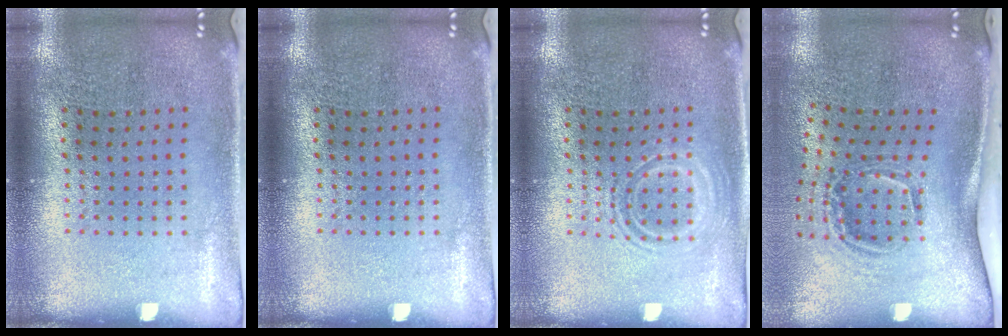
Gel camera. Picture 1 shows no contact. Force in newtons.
{"total": 0.0}
{"total": 1.1, "press": 1.0, "slide": 0.2}
{"total": 2.1, "press": 1.3, "slide": 1.6}